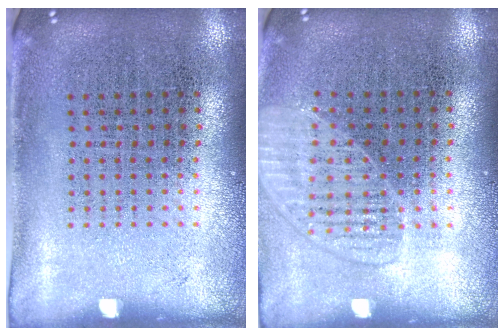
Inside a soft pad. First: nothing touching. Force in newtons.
{"total": 1.4, "press": 1.4, "slide": 0.3}